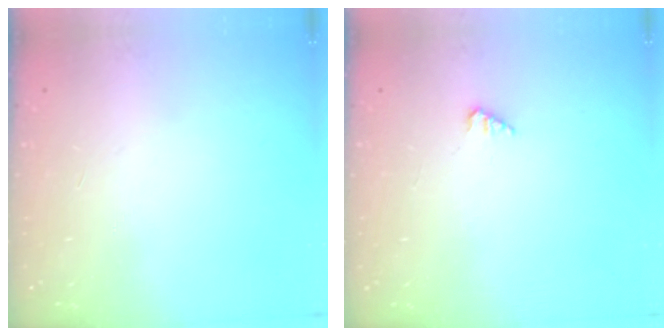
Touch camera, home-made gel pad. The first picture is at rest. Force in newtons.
{"total": 2.4, "press": 2.4, "slide": 0.2}